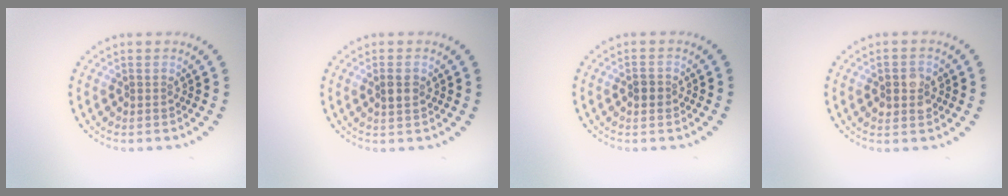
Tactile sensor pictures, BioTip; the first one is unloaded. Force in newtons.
{"total": 1.6, "press": 1.6, "slide": 0.3}
{"total": 1.3, "press": 1.2, "slide": 0.2}
{"total": 2.7, "press": 2.7, "slide": 0.2}